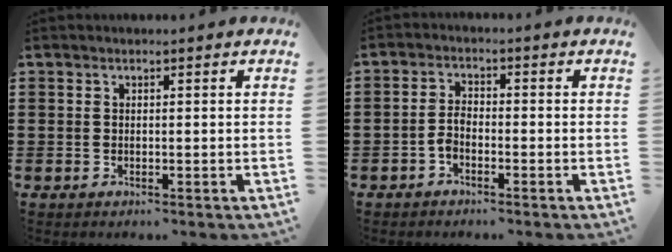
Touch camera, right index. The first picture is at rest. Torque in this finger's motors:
{"motor_torque": [1.13, 1.01, 0.05, 0.06]}